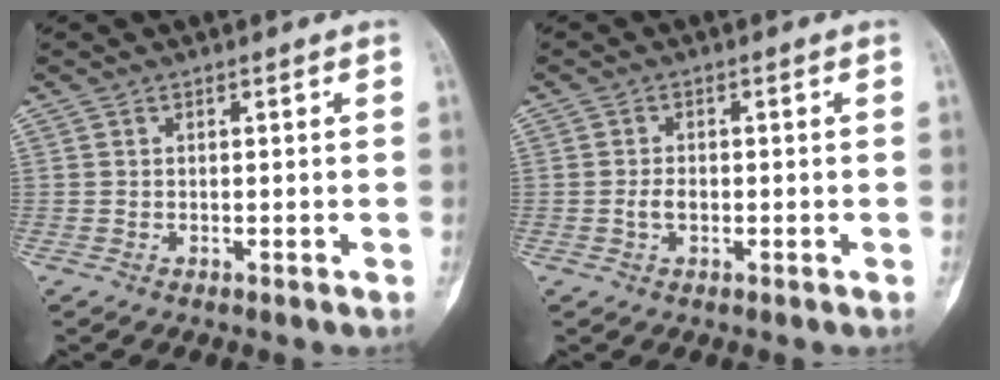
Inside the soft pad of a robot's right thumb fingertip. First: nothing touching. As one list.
[{"total": 2.0, "force": [-0.4, 1.3, 1.5], "torque": [-0.030, 0.005, -0.009]}]